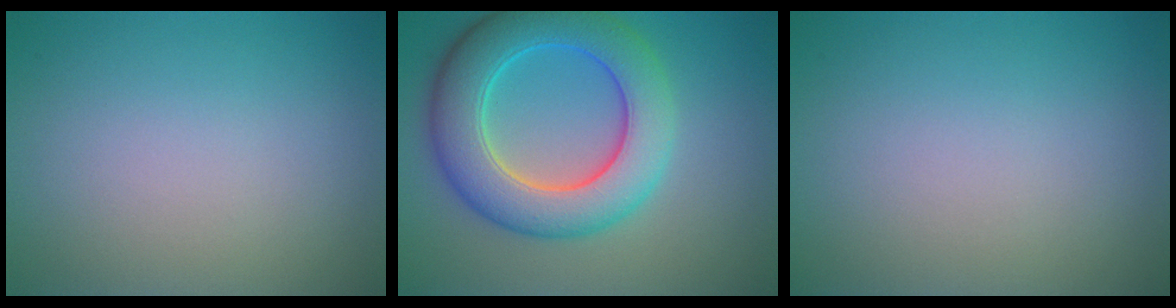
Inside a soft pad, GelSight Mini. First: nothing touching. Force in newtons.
{"total": 8.4, "press": 8.4, "slide": 0.2}
{"total": 0.0}